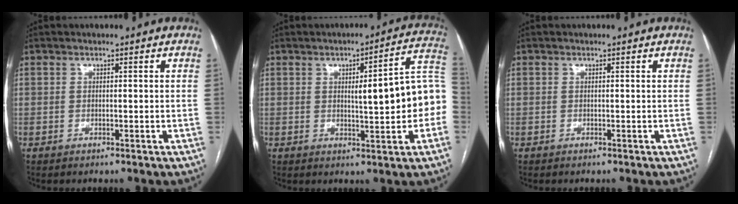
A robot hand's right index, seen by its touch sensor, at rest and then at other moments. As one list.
[{"total": 11.3, "force": [-0.5, 1.9, 11.2], "torque": [-0.133, 0.029, -0.005]}, {"total": 0.0}]